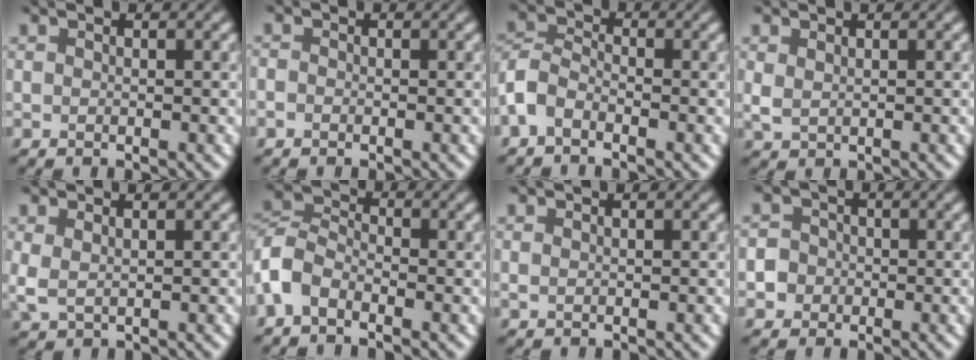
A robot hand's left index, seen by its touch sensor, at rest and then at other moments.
{"total": 0.7, "force": [-0.7, 0.1, -0.3], "torque": [0.007, -0.002, -0.012]}
{"total": 2.8, "force": [-2.2, 1.3, 1.1], "torque": [-0.025, 0.005, -0.054]}
{"total": 1.3, "force": [0.5, 0.9, 0.8], "torque": [-0.016, 0.001, 0.019]}
{"total": 1.9, "force": [0.6, 0.9, 1.5], "torque": [-0.031, 0.006, 0.019]}
{"total": 3.6, "force": [-2.6, 2.0, 1.5], "torque": [-0.032, 0.002, -0.065]}
{"total": 0.9, "force": [0.4, 0.4, 0.6], "torque": [-0.005, 0.002, 0.003]}
{"total": 2.5, "force": [-1.1, 2.2, -0.1], "torque": [0.028, 0.005, -0.029]}